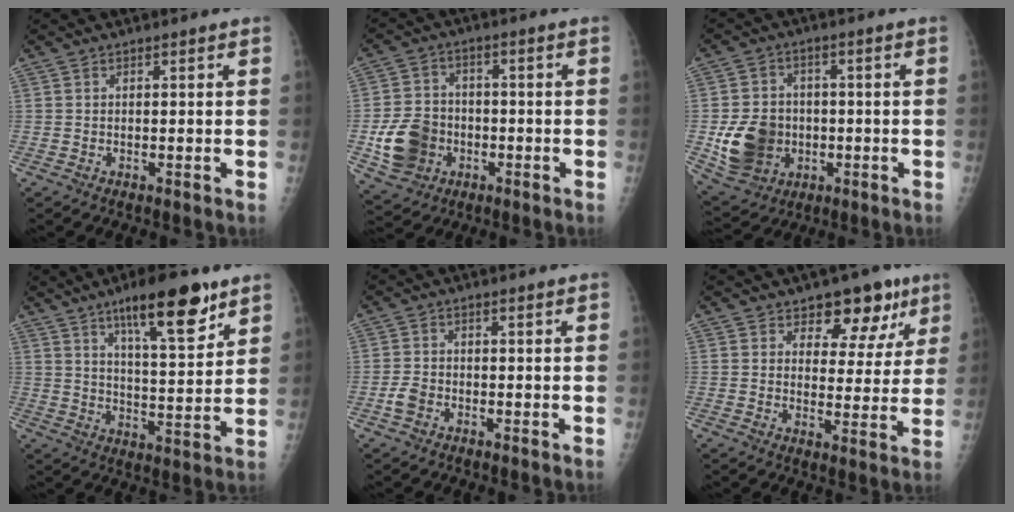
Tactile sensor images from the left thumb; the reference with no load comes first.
{"total": 10.9, "force": [-3.0, 9.1, 5.2], "torque": [-0.078, 0.014, -0.052]}
{"total": 12.3, "force": [-2.1, 10.3, 6.3], "torque": [-0.089, 0.002, -0.024]}
{"total": 14.6, "force": [9.0, 3.9, 10.8], "torque": [-0.140, -0.049, 0.144]}
{"total": 2.6, "force": [-1.4, 1.7, 1.3], "torque": [-0.027, 0.007, -0.027]}
{"total": 10.3, "force": [6.3, 6.2, 5.3], "torque": [-0.015, -0.025, 0.082]}